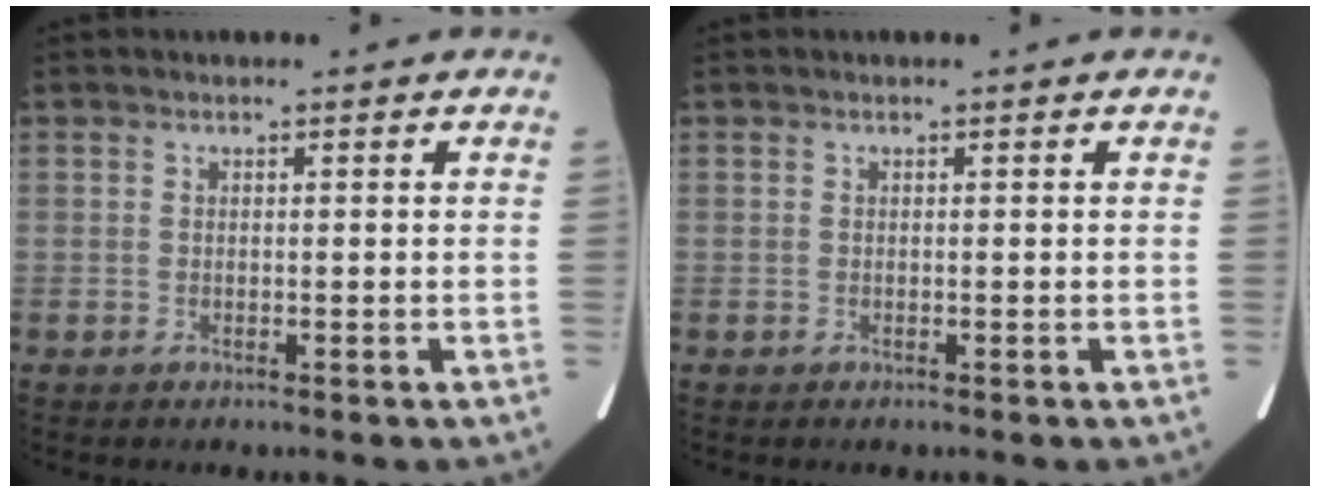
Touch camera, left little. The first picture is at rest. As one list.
[{"total": 0.0}]